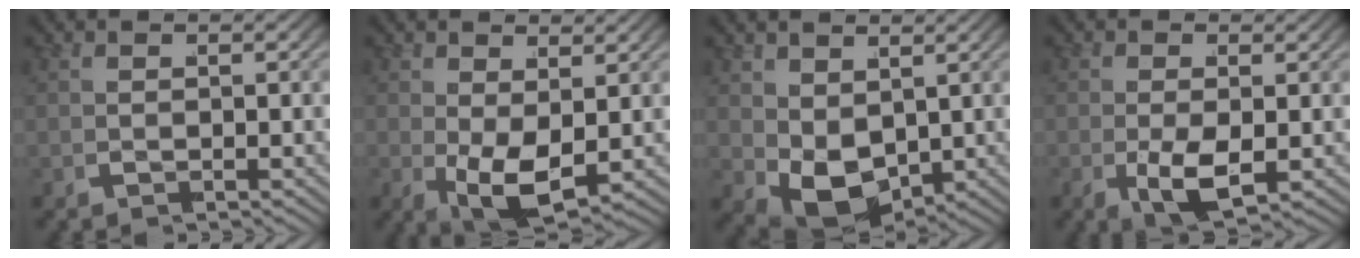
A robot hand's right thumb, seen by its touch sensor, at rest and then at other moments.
{"total": 4.8, "force": [-0.7, 3.1, 3.7], "torque": [-0.069, -0.032, -0.004]}
{"total": 6.5, "force": [-1.6, 4.7, 4.2], "torque": [-0.101, -0.050, -0.009]}
{"total": 3.5, "force": [-1.3, 2.0, 2.6], "torque": [-0.058, -0.030, -0.016]}